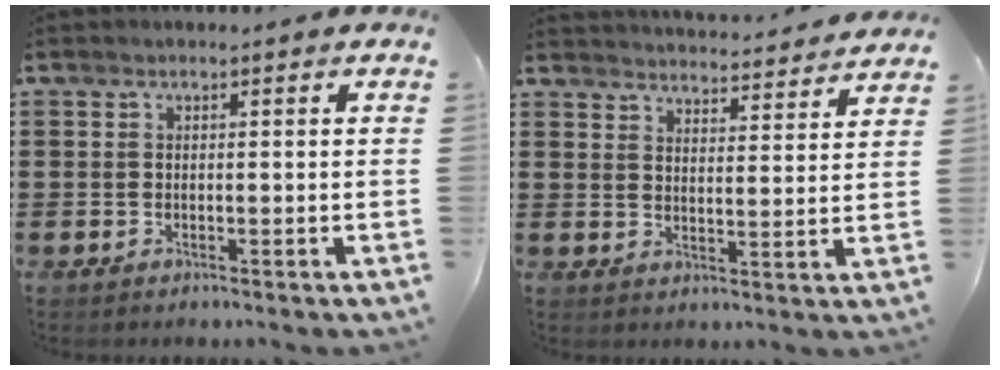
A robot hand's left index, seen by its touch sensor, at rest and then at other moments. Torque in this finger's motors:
{"motor_torque": [2.14, 0.00, 0.36, 0.08]}